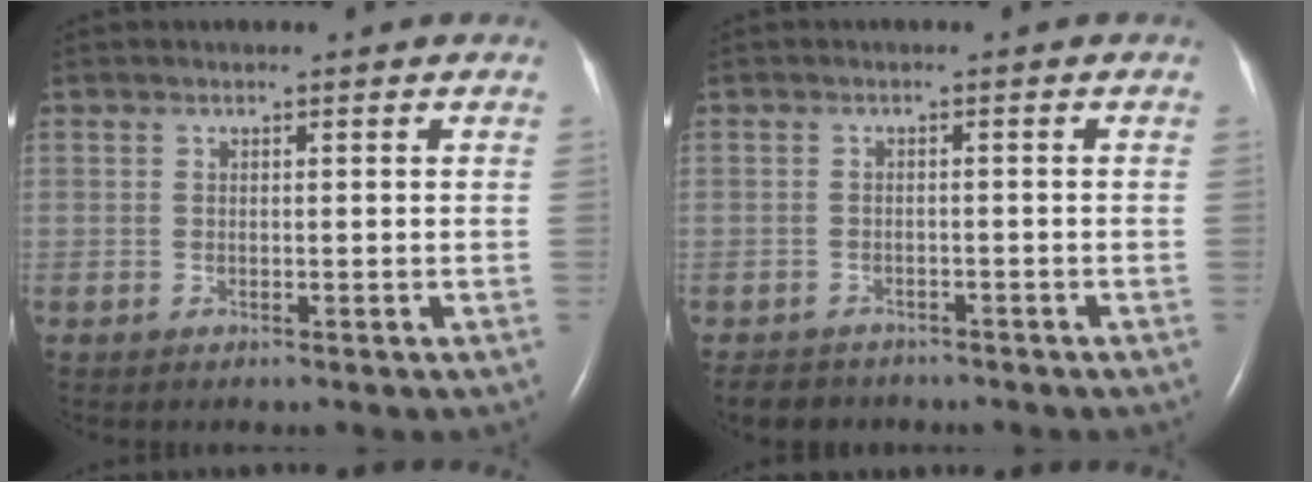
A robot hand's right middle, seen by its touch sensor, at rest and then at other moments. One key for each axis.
{"total": 4.2, "fx": -3.6, "fy": 2.0, "fz": 0.4, "tx": -0.011, "ty": -0.001, "tz": -0.052}